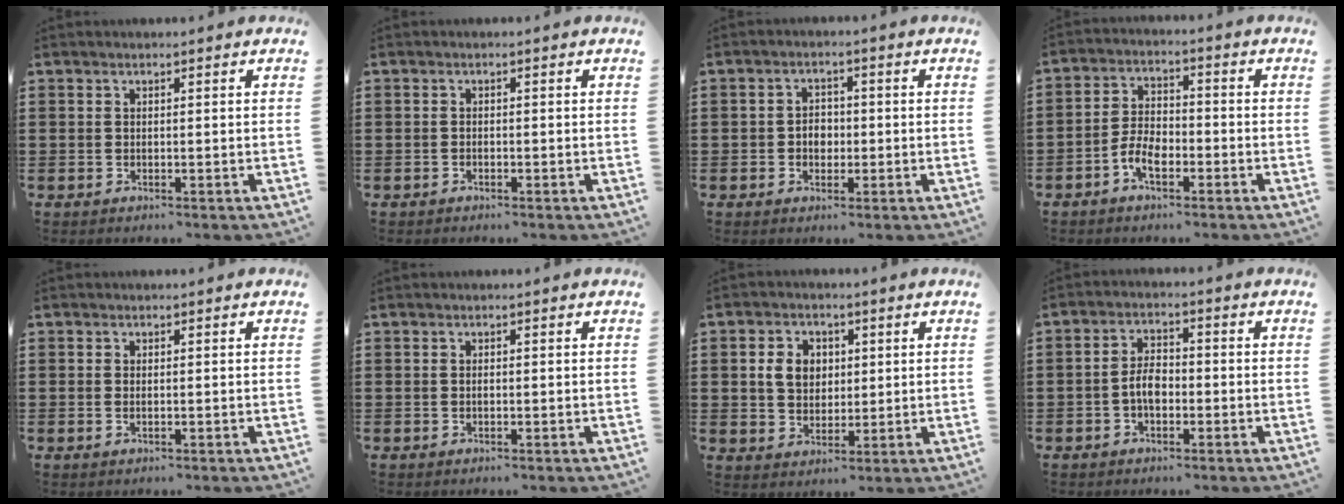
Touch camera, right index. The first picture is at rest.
{"total": 0.6, "force": [-0.5, 0.3, 0.1], "torque": [-0.003, 0.001, -0.011]}
{"total": 2.7, "force": [-0.5, 2.1, 1.6], "torque": [-0.026, 0.004, -0.013]}
{"total": 5.0, "force": [-2.6, 2.6, 3.5], "torque": [-0.090, 0.002, -0.056]}
{"total": 0.7, "force": [-0.1, 0.3, 0.6], "torque": [-0.014, 0.000, -0.001]}
{"total": 0.5, "force": [-0.1, 0.3, 0.4], "torque": [-0.011, -0.001, -0.002]}
{"total": 5.2, "force": [1.0, 4.2, 2.9], "torque": [-0.079, 0.011, 0.013]}
{"total": 4.2, "force": [-1.2, 2.3, 3.3], "torque": [-0.075, 0.003, -0.026]}